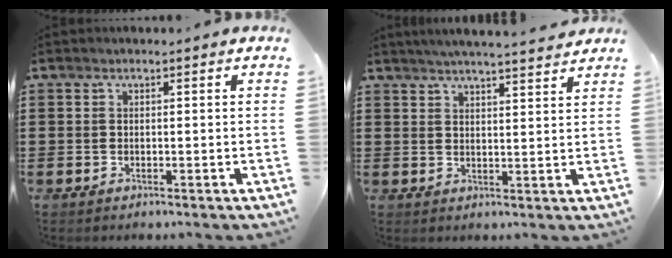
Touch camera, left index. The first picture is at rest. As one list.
[{"total": 3.8, "force": [3.6, -0.5, 0.9], "torque": [-0.029, -0.015, 0.063]}]